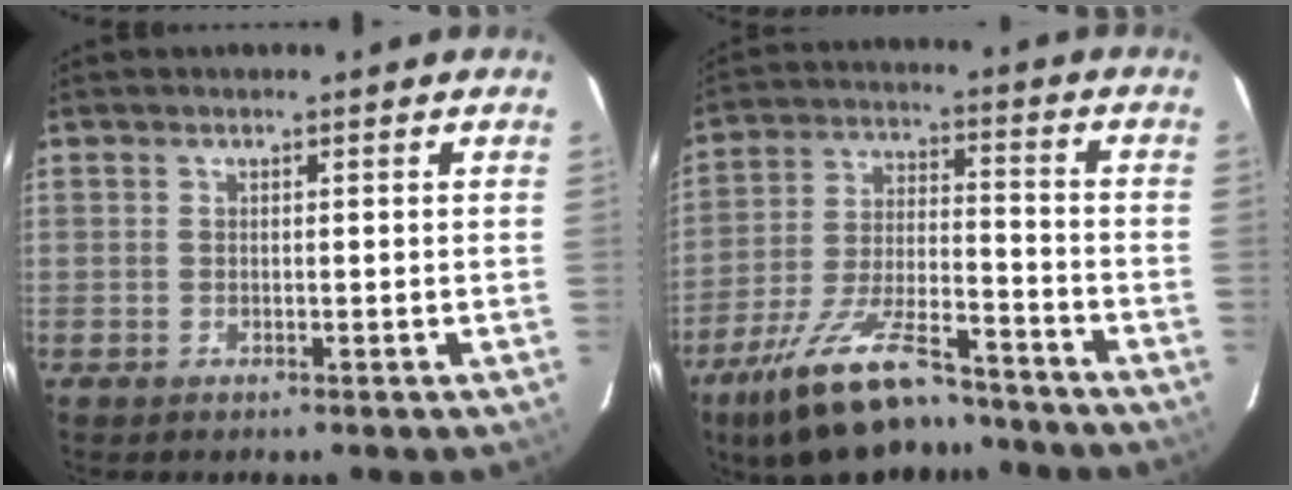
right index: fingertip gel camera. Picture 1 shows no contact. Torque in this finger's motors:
{"motor_torque": [1.22, -0.91, 0.53, 0.10]}